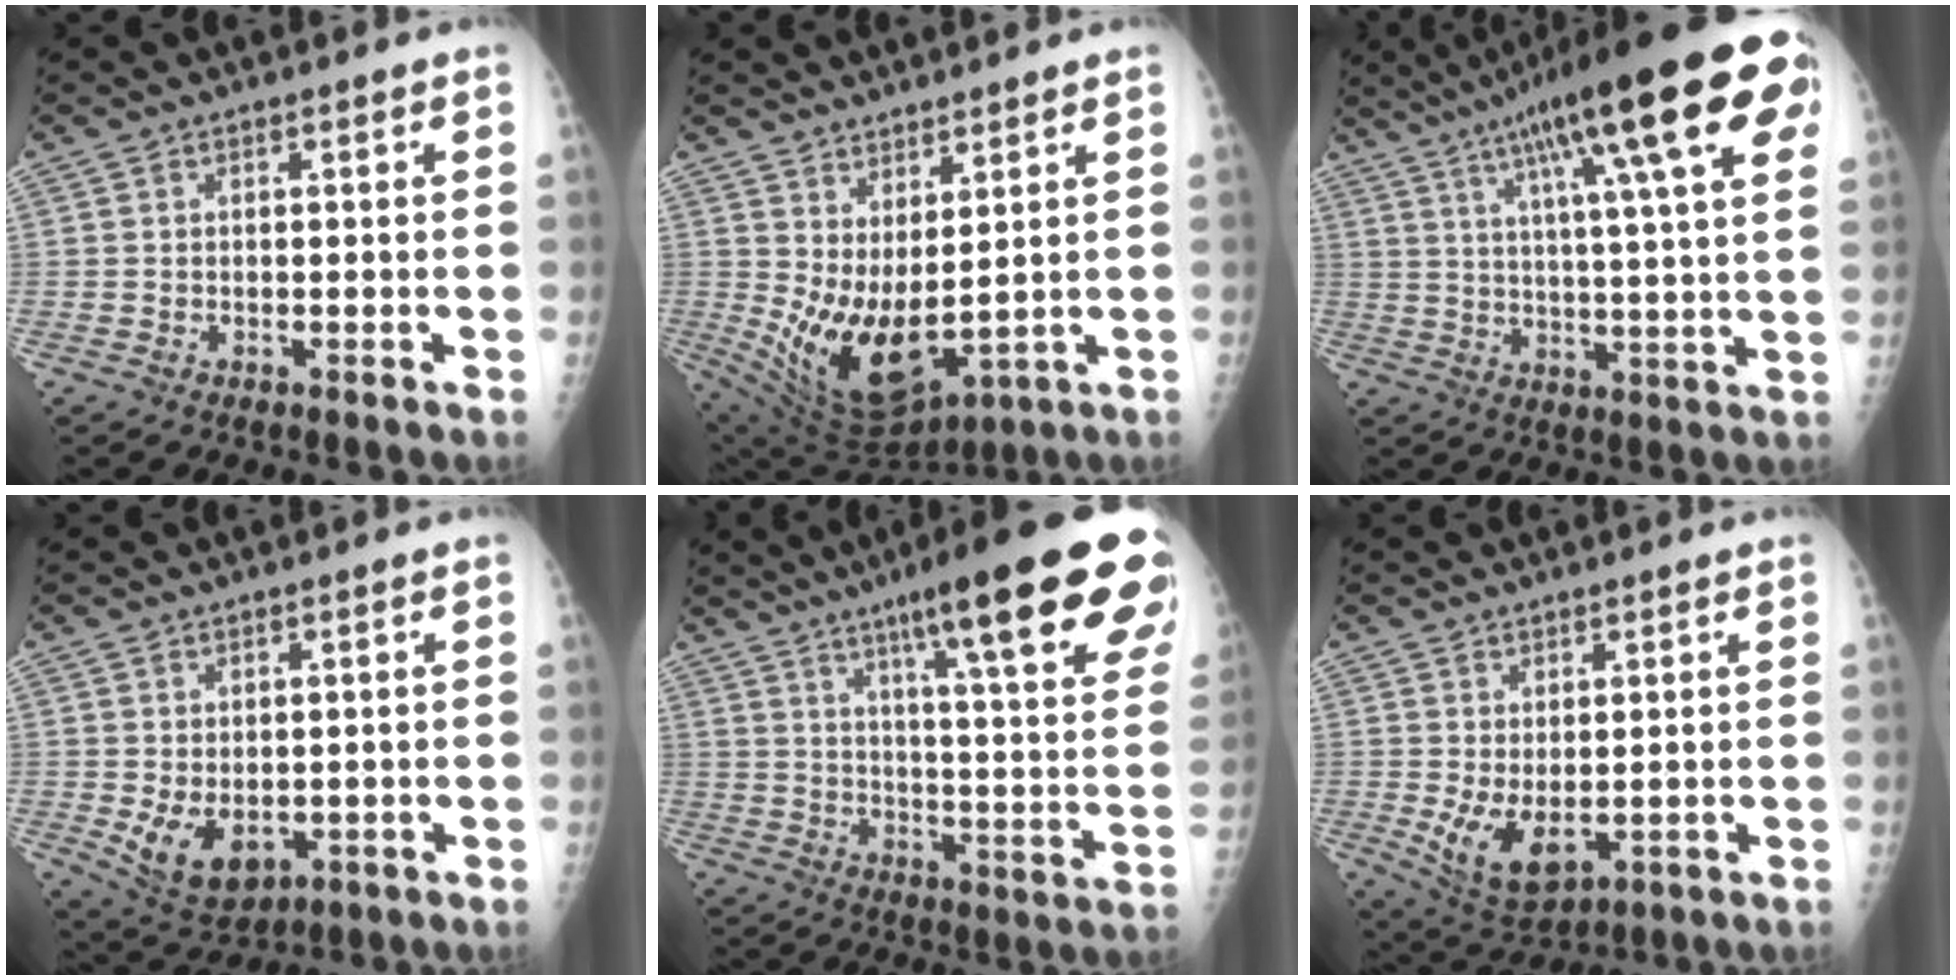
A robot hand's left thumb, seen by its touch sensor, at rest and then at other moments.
{"total": 13.5, "force": [3.1, 5.8, 11.7], "torque": [-0.213, -0.043, 0.084]}
{"total": 25.4, "force": [11.8, 5.0, 21.9], "torque": [-0.324, 0.003, 0.170]}
{"total": 7.6, "force": [-1.0, 5.1, 5.5], "torque": [-0.076, -0.013, 0.005]}
{"total": 27.4, "force": [15.0, 4.7, 22.5], "torque": [-0.307, -0.025, 0.214]}
{"total": 7.9, "force": [-0.2, 4.4, 6.6], "torque": [-0.104, -0.016, 0.018]}